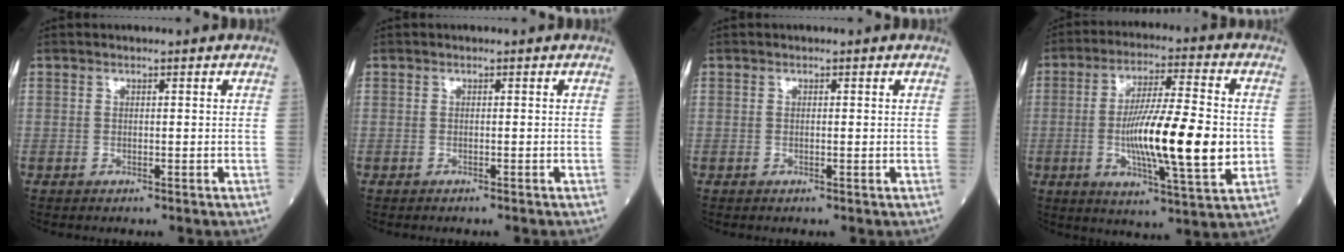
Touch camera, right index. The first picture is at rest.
{"total": 0.8, "force": [-0.7, -0.1, 0.4], "torque": [-0.005, 0.000, -0.010]}
{"total": 0.0}
{"total": 16.3, "force": [-1.8, 1.9, 16.1], "torque": [-0.278, -0.012, -0.033]}